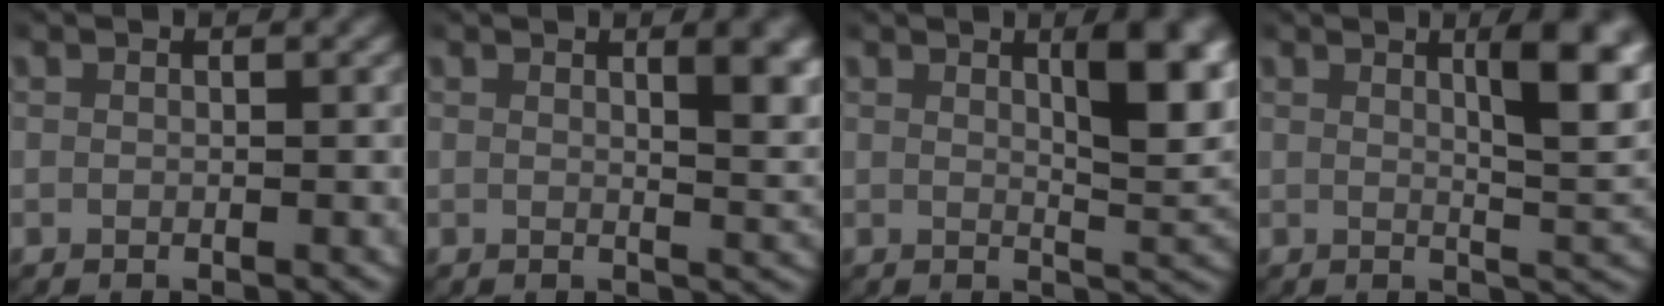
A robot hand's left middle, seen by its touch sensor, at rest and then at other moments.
{"total": 3.4, "force": [1.5, 0.6, 3.0], "torque": [-0.034, -0.008, 0.024]}
{"total": 5.5, "force": [2.1, 1.2, 4.9], "torque": [-0.061, -0.005, 0.033]}
{"total": 6.1, "force": [2.4, 1.2, 5.5], "torque": [-0.073, -0.001, 0.036]}